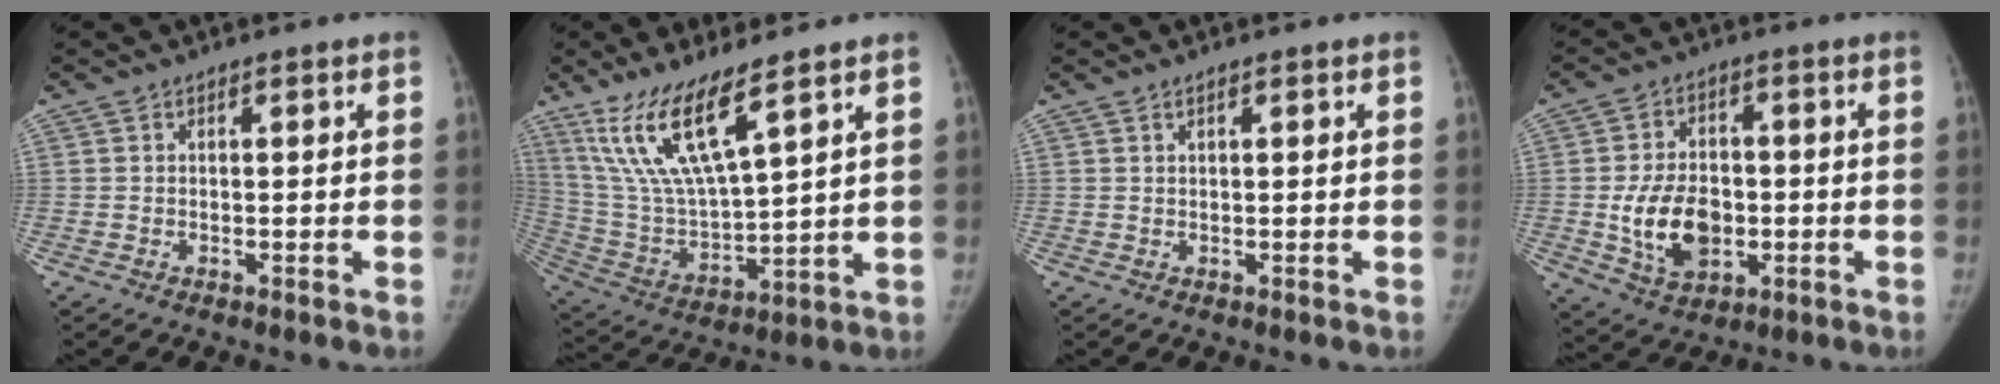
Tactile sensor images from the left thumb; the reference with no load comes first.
{"total": 15.6, "force": [9.6, 3.7, 11.8], "torque": [-0.235, -0.046, 0.205]}
{"total": 0.9, "force": [0.6, 0.3, 0.6], "torque": [-0.010, 0.000, 0.011]}
{"total": 12.1, "force": [-1.9, 8.3, 8.7], "torque": [-0.129, 0.005, -0.022]}